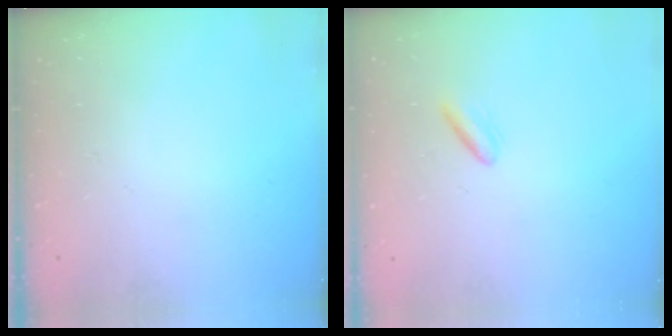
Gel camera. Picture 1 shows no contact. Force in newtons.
{"total": 3.3, "press": 3.1, "slide": 1.2}